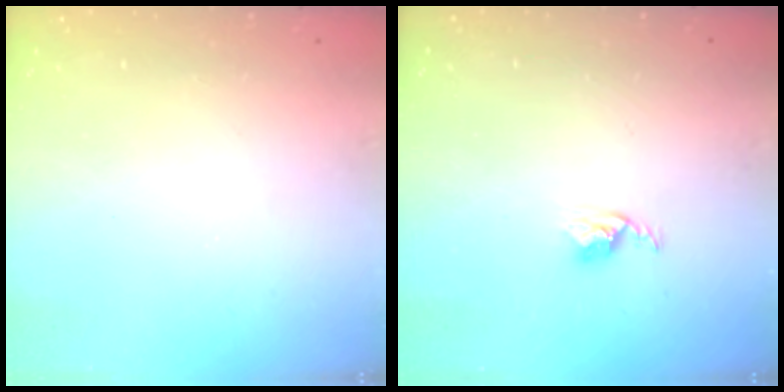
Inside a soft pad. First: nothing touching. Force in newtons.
{"total": 2.9, "press": 2.9, "slide": 0.4}